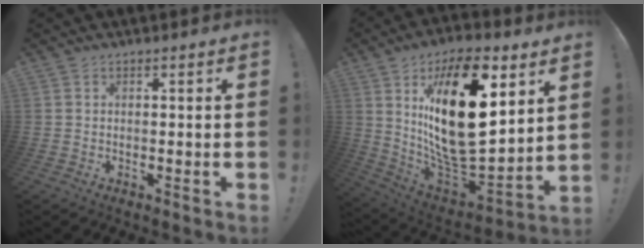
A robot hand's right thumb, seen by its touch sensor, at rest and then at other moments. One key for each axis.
{"total": 27.7, "fx": 8.7, "fy": 13.2, "fz": 22.7, "tx": -0.416, "ty": -0.054, "tz": 0.157}